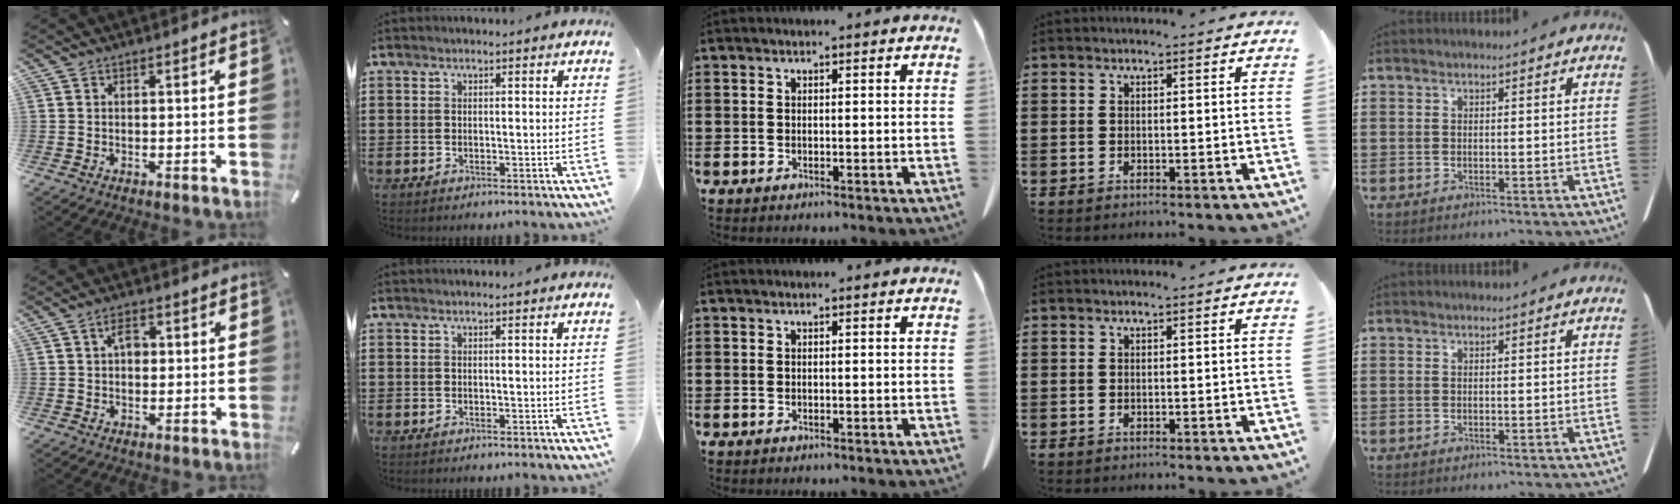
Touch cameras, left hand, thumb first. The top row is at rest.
{"thumb": {"total": 3.6, "force": [0.6, 2.3, 2.7], "torque": [-0.038, 0.004, 0.005]}}